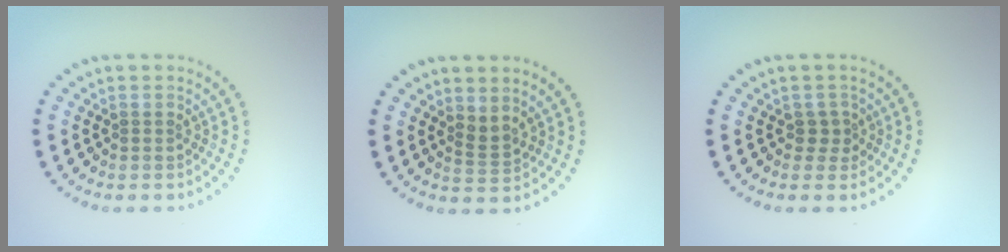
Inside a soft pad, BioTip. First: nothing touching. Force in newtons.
{"total": 1.6, "press": 1.2, "slide": 1.1}
{"total": 1.4, "press": 1.0, "slide": 1.0}